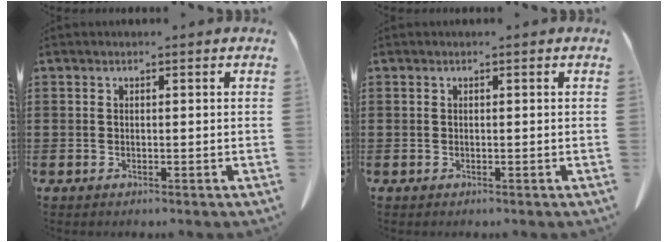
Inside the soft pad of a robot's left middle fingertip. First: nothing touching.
{"total": 0.0}